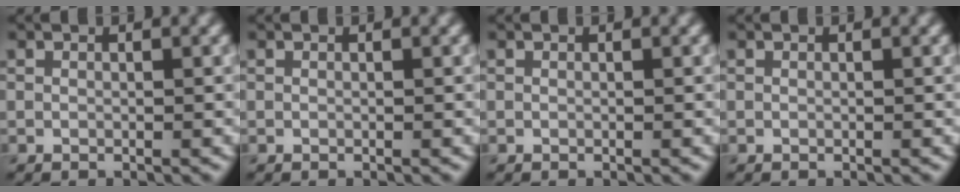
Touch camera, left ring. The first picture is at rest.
{"total": 0.0}
{"total": 0.0}
{"total": 0.0}